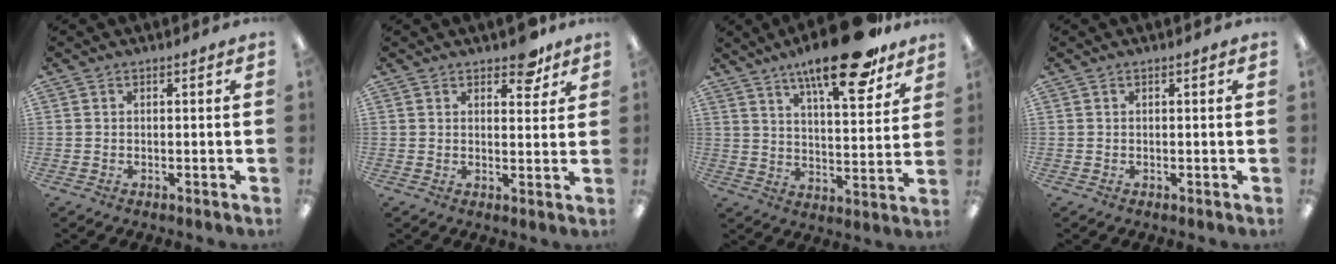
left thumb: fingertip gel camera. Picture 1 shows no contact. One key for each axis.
{"total": 5.7, "fx": 4.4, "fy": 2.7, "fz": 2.5, "tx": -0.012, "ty": -0.027, "tz": 0.072}
{"total": 18.5, "fx": 12.9, "fy": 5.5, "fz": 12.0, "tx": -0.183, "ty": -0.071, "tz": 0.206}
{"total": 0.0}